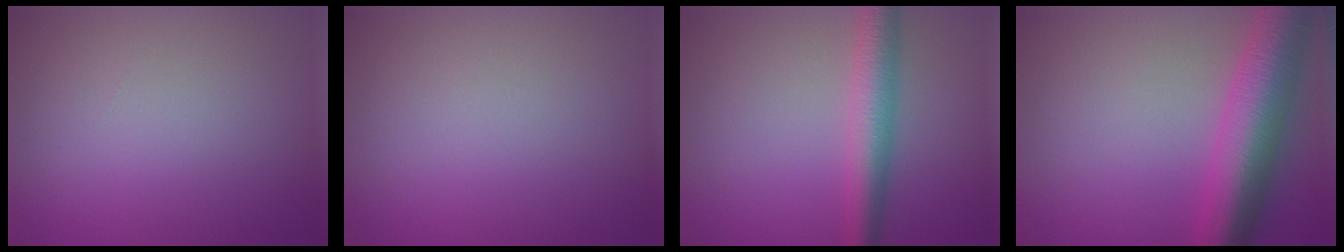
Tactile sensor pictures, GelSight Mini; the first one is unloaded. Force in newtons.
{"total": 0.0}
{"total": 4.5, "press": 4.5, "slide": 0.1}
{"total": 9.0, "press": 9.0, "slide": 0.2}